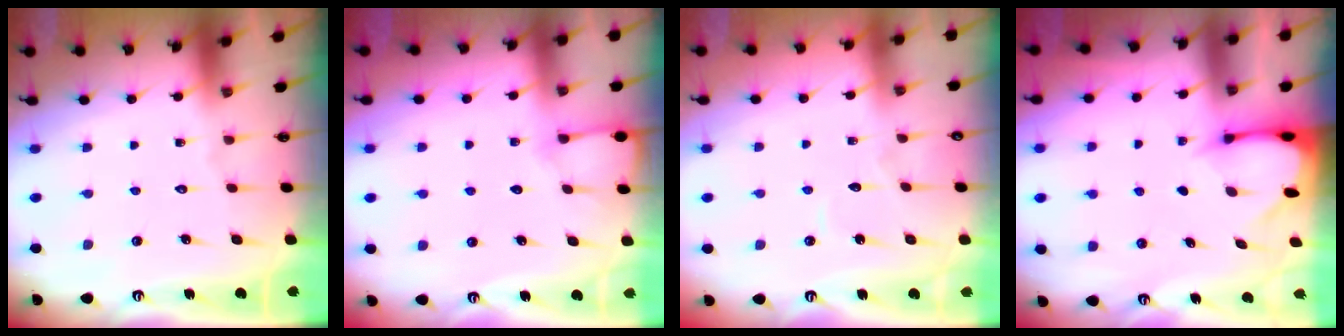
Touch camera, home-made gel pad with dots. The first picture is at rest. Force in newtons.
{"total": 4.1, "press": 4.1, "slide": 0.6}
{"total": 2.8, "press": 2.8, "slide": 0.3}
{"total": 2.6, "press": 2.5, "slide": 0.4}